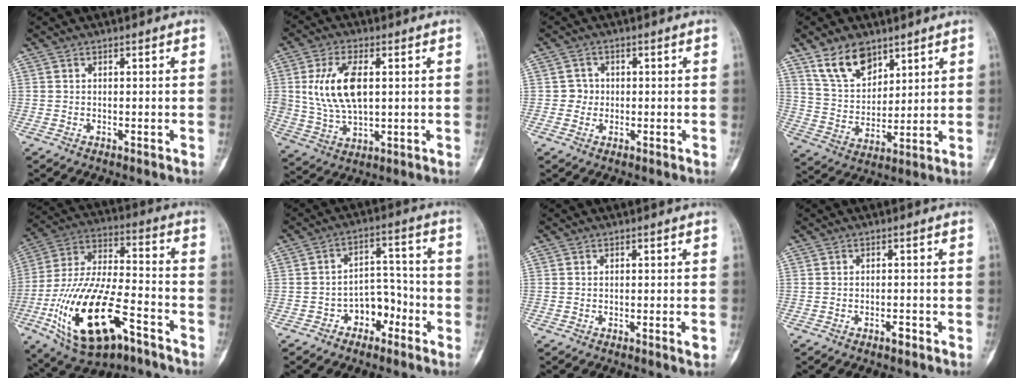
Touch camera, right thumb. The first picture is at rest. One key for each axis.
{"total": 12.8, "fx": 2.2, "fy": 6.9, "fz": 10.6, "tx": -0.201, "ty": -0.004, "tz": 0.047}
{"total": 2.3, "fx": -0.1, "fy": 2.3, "fz": 0.3, "tx": 0.013, "ty": 0.008, "tz": -0.008}
{"total": 10.9, "fx": 7.3, "fy": 6.2, "fz": 5.2, "tx": -0.074, "ty": -0.038, "tz": 0.146}
{"total": 24.1, "fx": -10.7, "fy": 10.5, "fz": 18.9, "tx": -0.382, "ty": 0.050, "tz": -0.177}
{"total": 7.6, "fx": -3.7, "fy": 5.3, "fz": 4.0, "tx": -0.027, "ty": 0.051, "tz": -0.064}
{"total": 1.6, "fx": -0.6, "fy": 0.2, "fz": 1.5, "tx": -0.027, "ty": -0.004, "tz": -0.010}
{"total": 1.7, "fx": -1.1, "fy": 0.7, "fz": 1.1, "tx": -0.019, "ty": 0.006, "tz": -0.018}